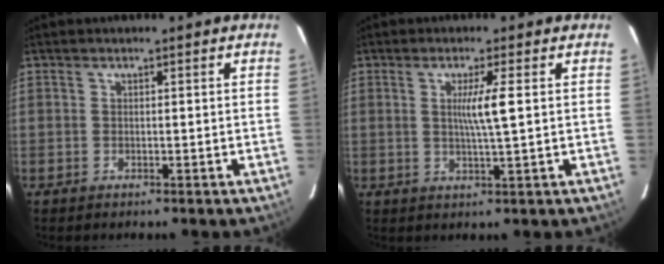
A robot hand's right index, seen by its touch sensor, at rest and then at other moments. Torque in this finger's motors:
{"motor_torque": [0.47, 0.10, 0.38, 0.10]}